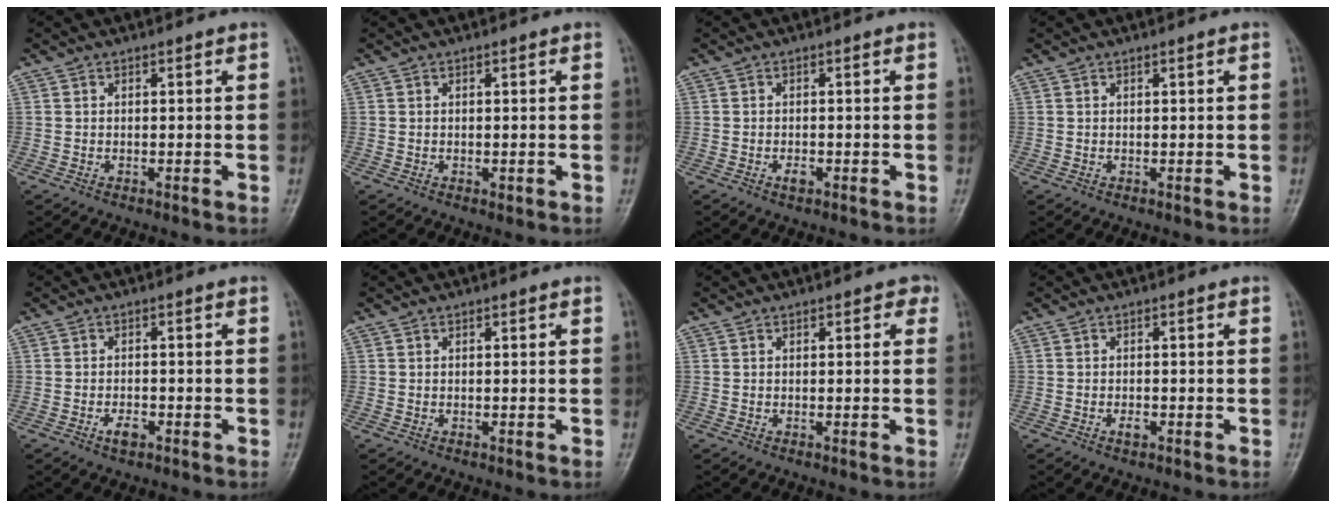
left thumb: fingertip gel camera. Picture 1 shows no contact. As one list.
[{"total": 0.8, "force": [0.1, 0.5, 0.7], "torque": [-0.010, -0.003, 0.004]}, {"total": 1.4, "force": [-0.6, 0.8, 1.0], "torque": [-0.015, 0.000, -0.011]}, {"total": 0.6, "force": [0.2, 0.0, 0.5], "torque": [-0.008, 0.001, 0.004]}, {"total": 2.5, "force": [-1.3, 1.3, 1.7], "torque": [-0.030, 0.004, -0.022]}, {"total": 0.0}, {"total": 1.9, "force": [0.9, 1.1, 1.3], "torque": [-0.002, 0.001, 0.008]}, {"total": 1.3, "force": [-0.6, 0.7, 1.0], "torque": [-0.015, 0.001, -0.010]}]